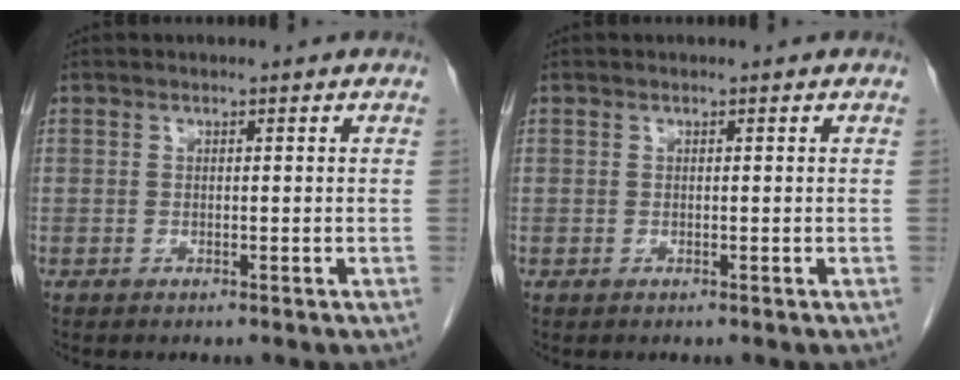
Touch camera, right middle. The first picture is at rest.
{"total": 0.0}